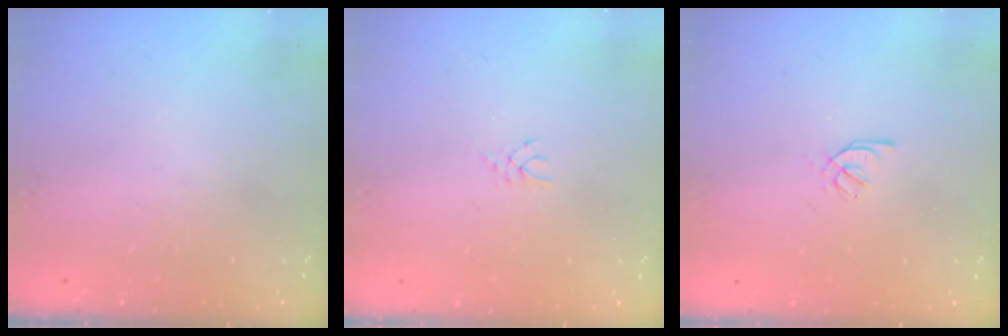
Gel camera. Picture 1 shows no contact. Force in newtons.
{"total": 2.1, "press": 2.1, "slide": 0.3}
{"total": 2.2, "press": 2.1, "slide": 0.6}